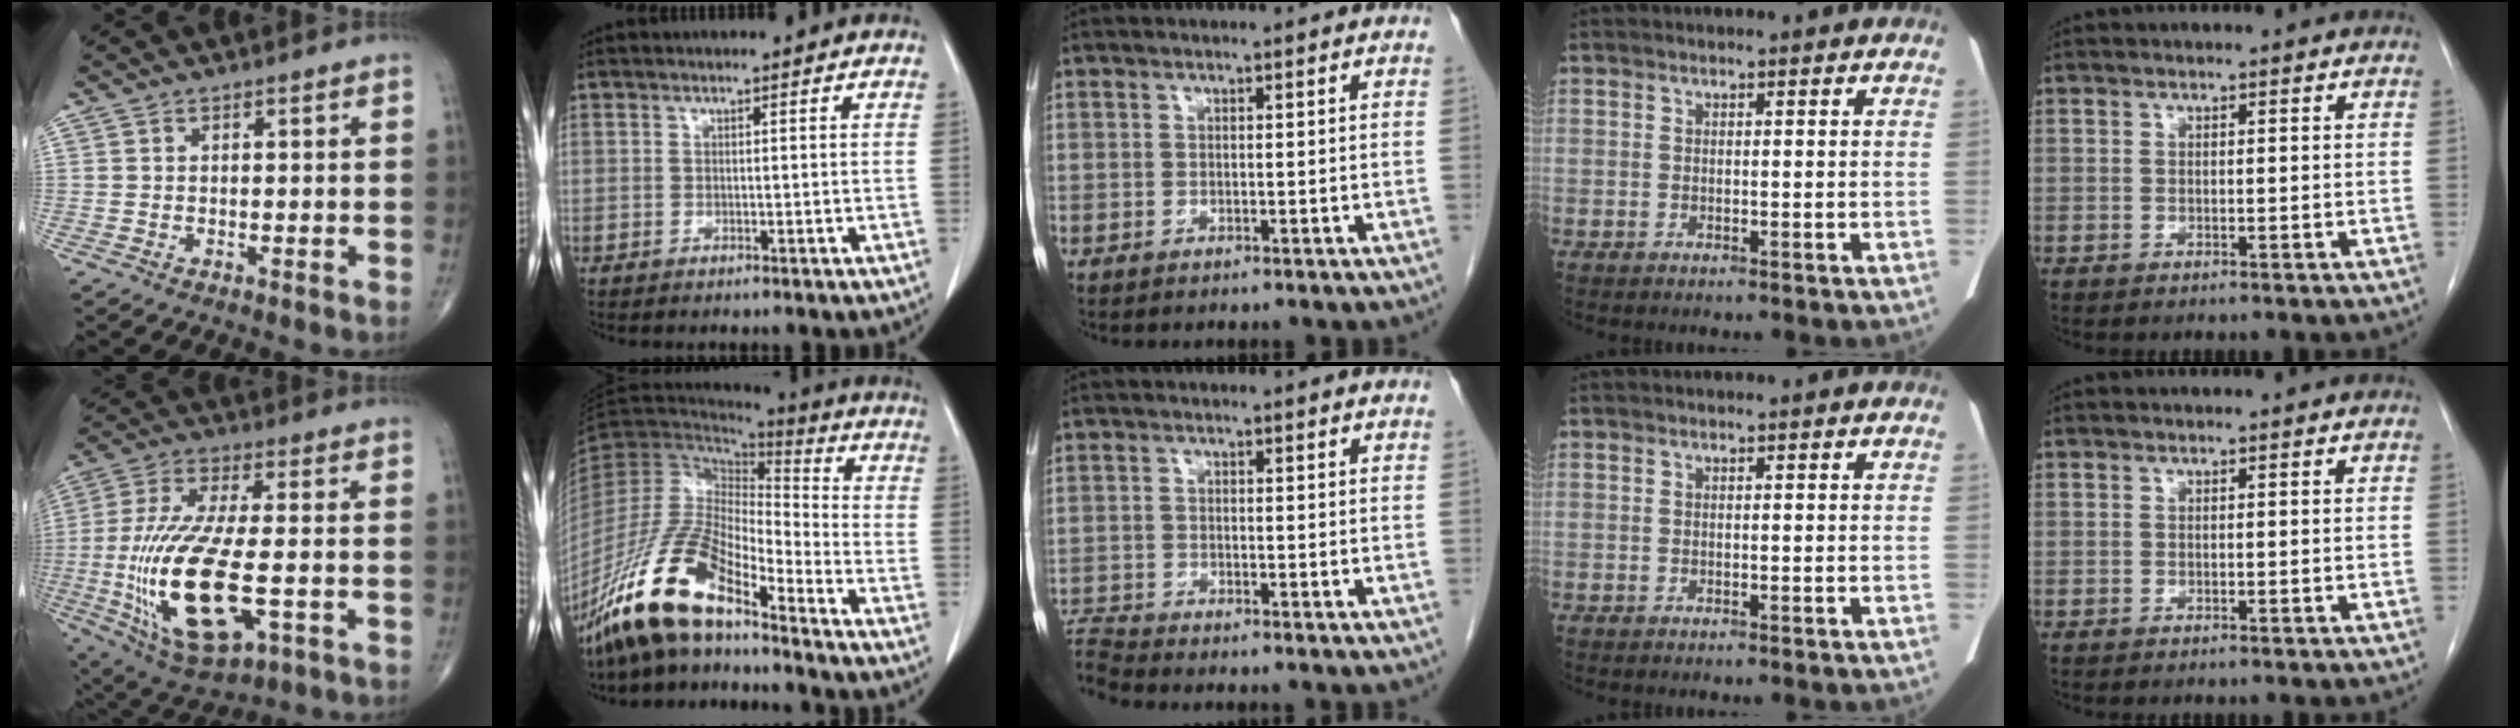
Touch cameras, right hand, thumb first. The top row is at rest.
{"thumb": {"total": 22.6, "force": [-4.5, 8.7, 20.4], "torque": [-0.448, -0.008, -0.060]}, "index": {"total": 14.8, "force": [-11.0, 3.7, 9.1], "torque": [-0.188, 0.003, -0.207]}, "middle": {"total": 4.0, "force": [-3.8, -1.1, 0.1], "torque": [-0.012, -0.010, -0.073]}}